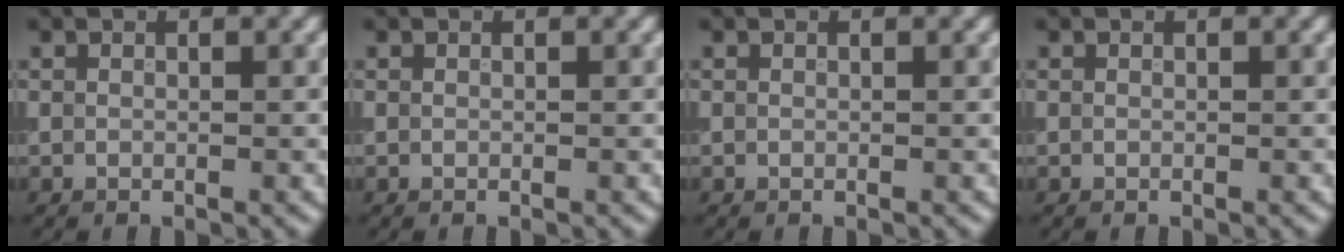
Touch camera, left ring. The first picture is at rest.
{"total": 0.0}
{"total": 0.0}
{"total": 0.0}